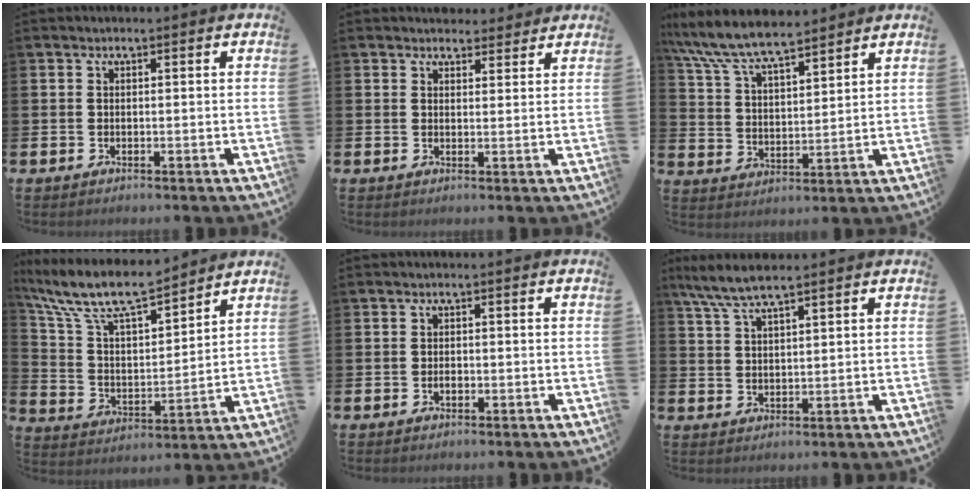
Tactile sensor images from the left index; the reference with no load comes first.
{"total": 3.1, "force": [2.9, 1.1, -0.1], "torque": [0.008, -0.012, 0.053]}
{"total": 8.0, "force": [7.5, 1.1, 2.5], "torque": [-0.084, -0.039, 0.136]}
{"total": 10.7, "force": [9.4, 2.5, 4.6], "torque": [-0.135, -0.053, 0.164]}
{"total": 1.2, "force": [-0.5, 0.7, 0.9], "torque": [-0.017, 0.003, -0.010]}
{"total": 5.9, "force": [4.9, 0.7, 3.2], "torque": [-0.079, -0.008, 0.091]}